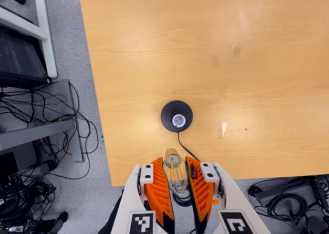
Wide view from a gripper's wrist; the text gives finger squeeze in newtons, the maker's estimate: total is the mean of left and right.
{"total": 21.2, "left": 25.5, "right": 16.9}